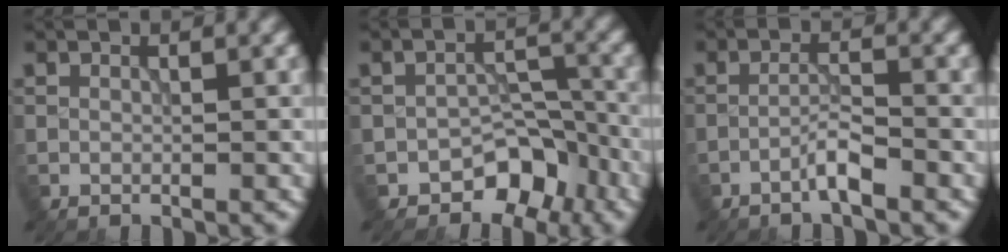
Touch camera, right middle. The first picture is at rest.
{"total": 4.3, "force": [-3.0, 2.6, 1.6], "torque": [-0.002, 0.008, -0.046]}
{"total": 2.2, "force": [-1.5, 0.1, 1.5], "torque": [-0.028, 0.010, -0.032]}